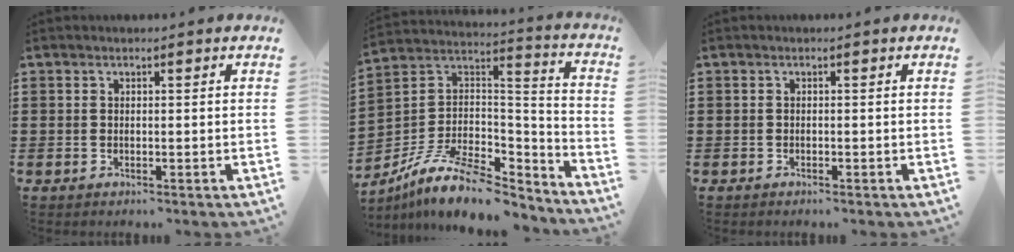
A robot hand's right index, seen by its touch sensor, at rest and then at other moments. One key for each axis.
{"total": 12.2, "fx": -8.5, "fy": 4.5, "fz": 7.5, "tx": -0.149, "ty": 0.019, "tz": -0.160}
{"total": 0.0}